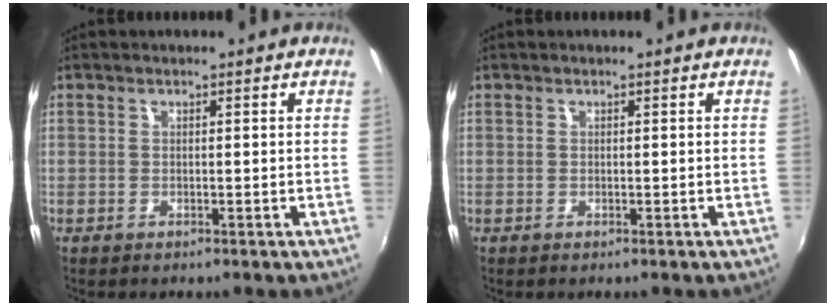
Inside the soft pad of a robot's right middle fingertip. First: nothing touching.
{"total": 0.0}